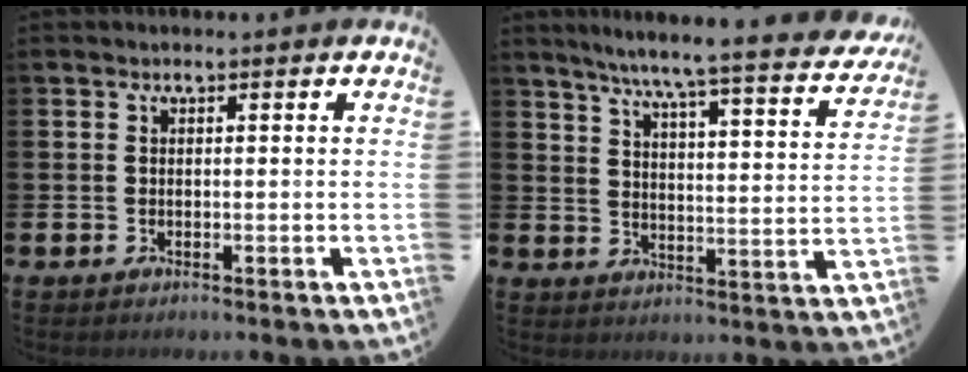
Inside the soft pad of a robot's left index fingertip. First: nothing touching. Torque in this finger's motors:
{"motor_torque": [0.85, -1.29, 0.63, 0.21]}